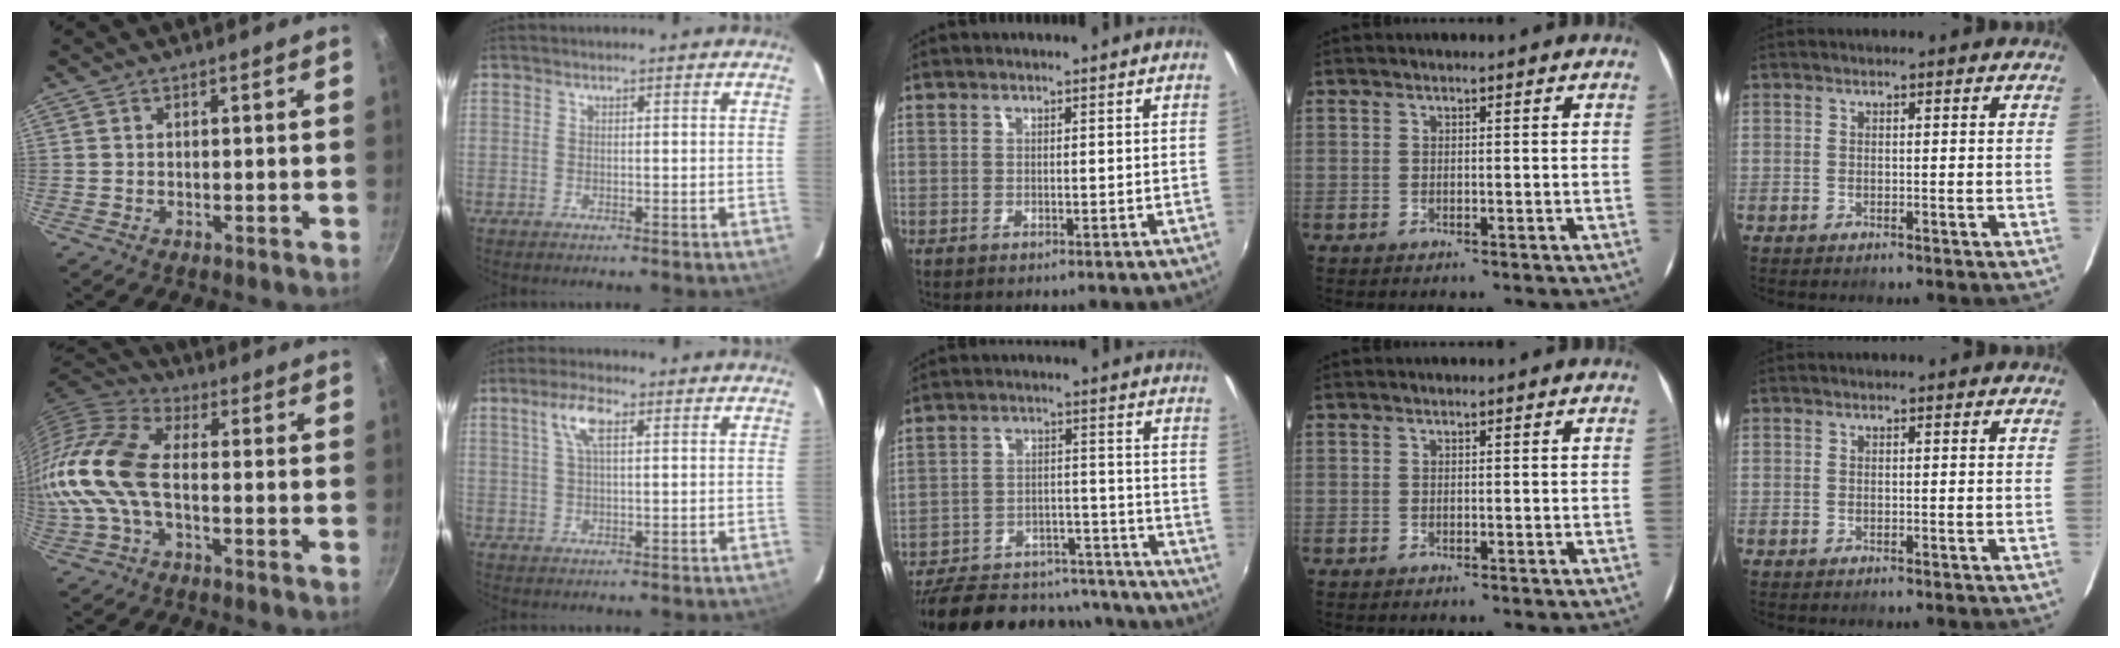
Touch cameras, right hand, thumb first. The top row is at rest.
{"thumb": {"total": 14.5, "force": [-1.7, 7.8, 12.1], "torque": [-0.246, 0.029, -0.052]}, "index": {"total": 5.1, "force": [2.0, 1.7, 4.4], "torque": [-0.084, 0.011, 0.038]}, "middle": {"total": 26.2, "force": [-22.3, 9.8, 9.7], "torque": [-0.197, 0.022, -0.280]}}